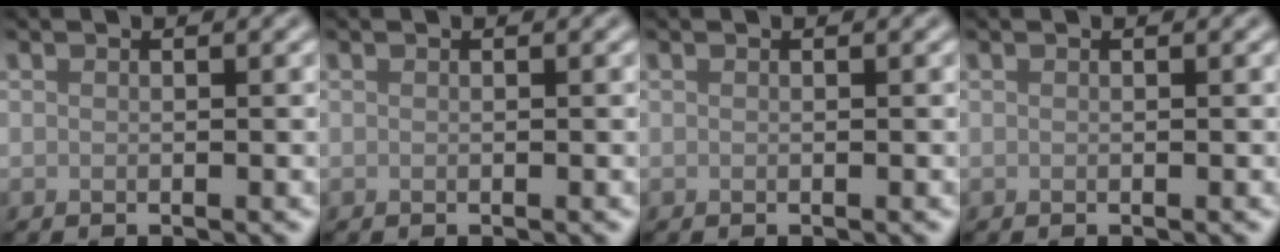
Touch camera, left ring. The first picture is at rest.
{"total": 0.0}
{"total": 0.0}
{"total": 0.0}